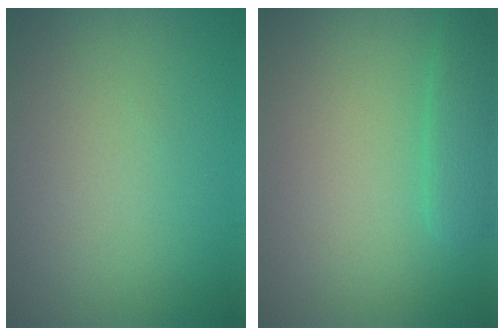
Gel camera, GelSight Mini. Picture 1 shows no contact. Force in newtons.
{"total": 2.2, "press": 2.2, "slide": 0.1}